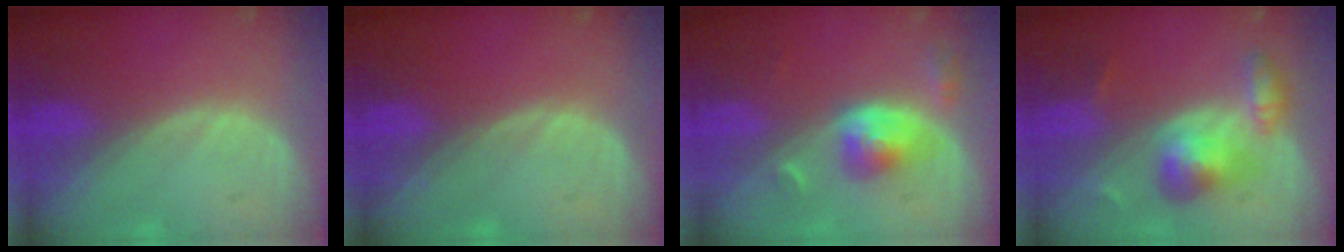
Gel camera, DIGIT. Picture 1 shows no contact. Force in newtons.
{"total": 0.0}
{"total": 5.2, "press": 4.8, "slide": 2.0}
{"total": 5.7, "press": 5.6, "slide": 1.1}